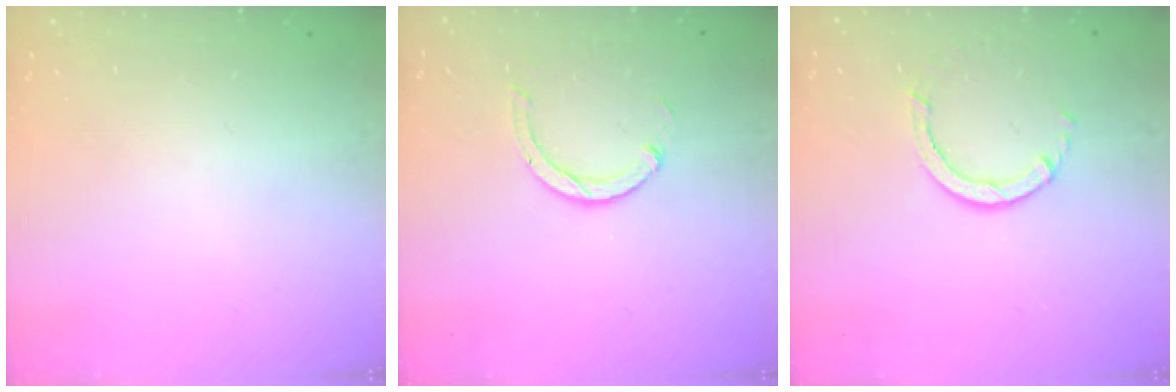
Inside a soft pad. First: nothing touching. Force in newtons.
{"total": 3.0, "press": 3.0, "slide": 0.3}
{"total": 3.0, "press": 3.0, "slide": 0.4}